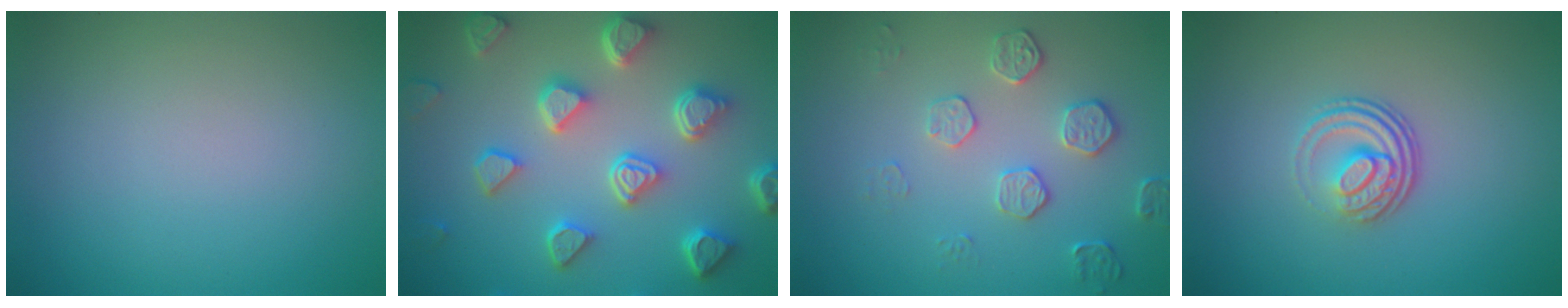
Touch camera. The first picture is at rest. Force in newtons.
{"total": 6.7, "press": 5.3, "slide": 4.1}
{"total": 2.2, "press": 1.8, "slide": 1.2}
{"total": 3.6, "press": 2.5, "slide": 2.6}